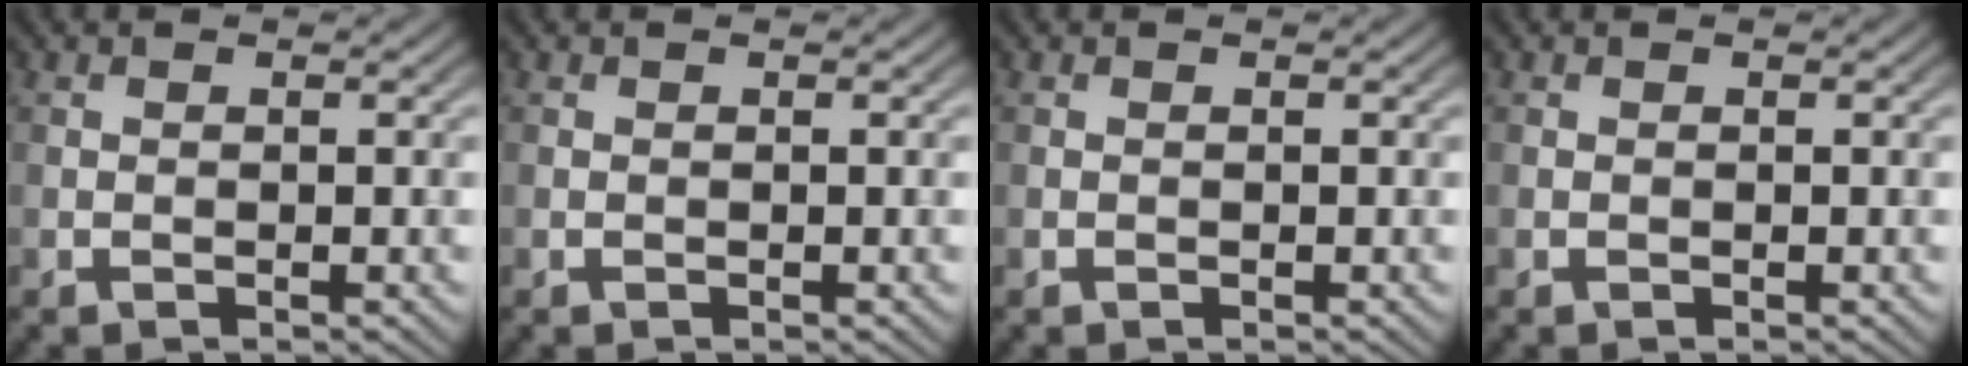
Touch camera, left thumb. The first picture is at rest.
{"total": 0.0}
{"total": 0.0}
{"total": 0.0}